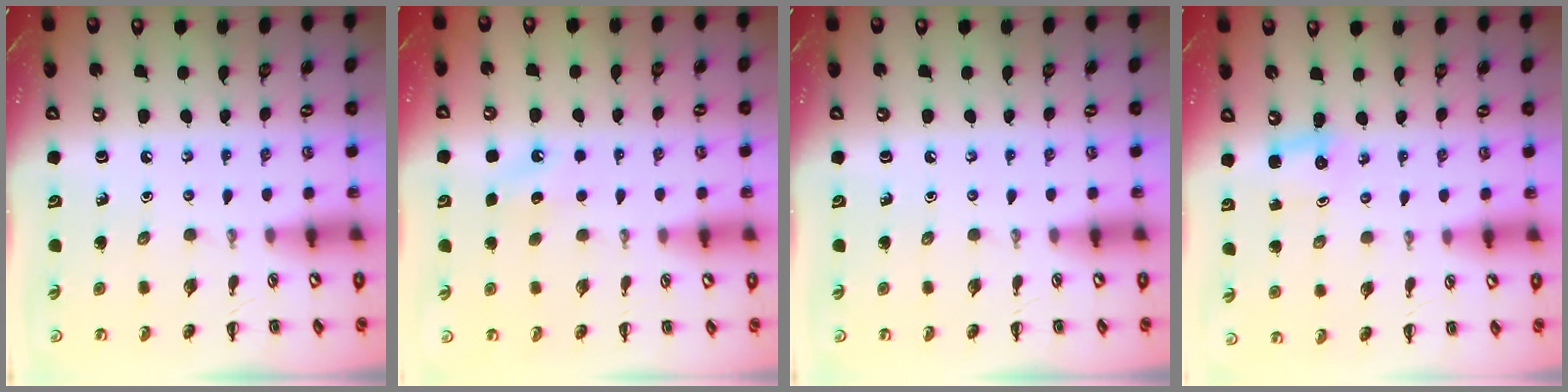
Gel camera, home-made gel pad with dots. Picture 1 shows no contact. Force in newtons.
{"total": 6.2, "press": 6.0, "slide": 1.8}
{"total": 0.0}
{"total": 2.1, "press": 2.0, "slide": 0.6}